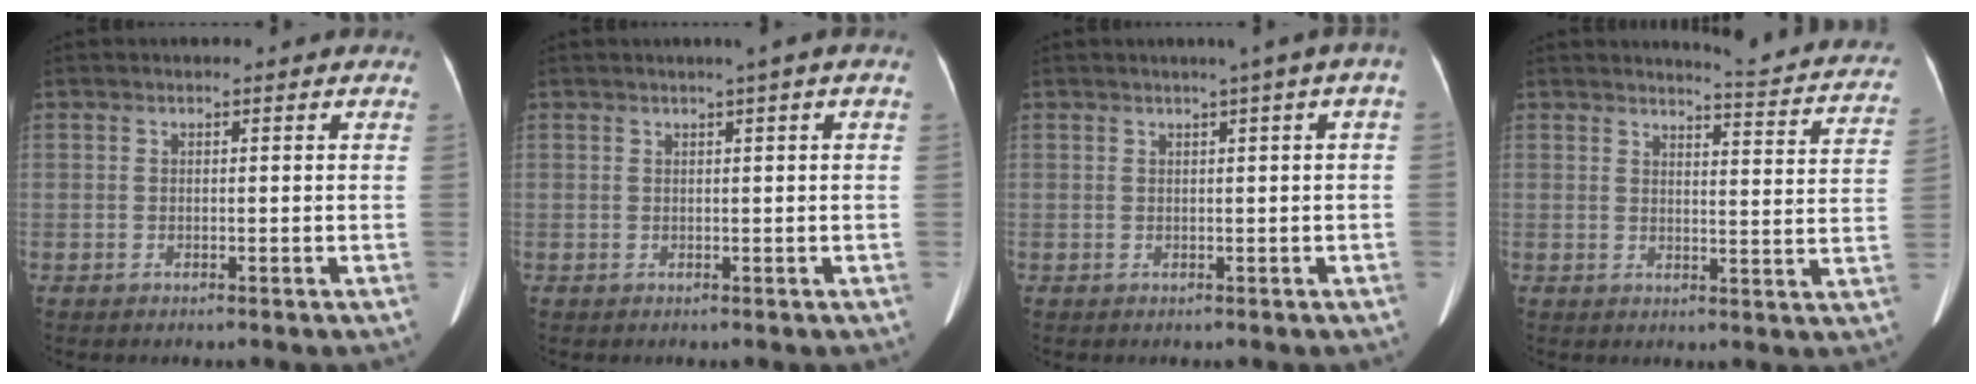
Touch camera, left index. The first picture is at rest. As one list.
[{"total": 1.5, "force": [0.6, -0.3, 1.4], "torque": [-0.023, 0.003, 0.011]}, {"total": 3.0, "force": [0.8, -0.2, 2.9], "torque": [-0.037, 0.010, 0.010]}, {"total": 13.0, "force": [12.6, 0.1, 3.0], "torque": [-0.030, -0.069, 0.124]}]